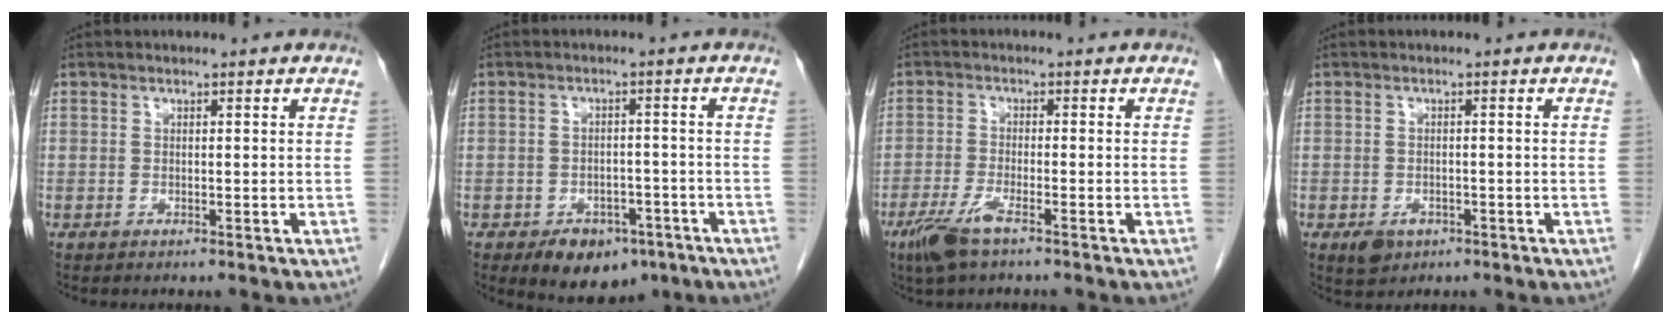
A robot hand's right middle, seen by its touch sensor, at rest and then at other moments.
{"total": 7.7, "force": [-4.8, 4.7, 3.8], "torque": [-0.053, 0.003, -0.062]}
{"total": 5.1, "force": [-3.2, 0.8, 3.8], "torque": [-0.088, -0.011, -0.062]}
{"total": 2.9, "force": [-1.5, 2.0, 1.5], "torque": [-0.027, -0.001, -0.014]}